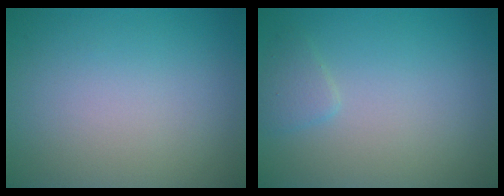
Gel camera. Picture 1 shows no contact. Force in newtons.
{"total": 1.2, "press": 1.2, "slide": 0.1}